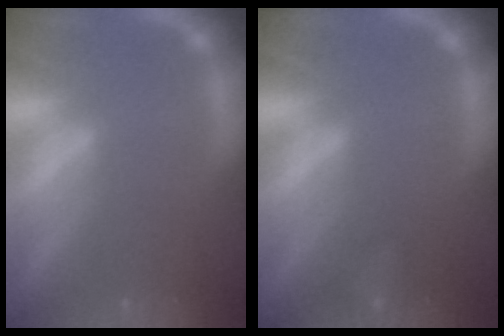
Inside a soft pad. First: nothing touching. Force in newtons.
{"total": 2.4}